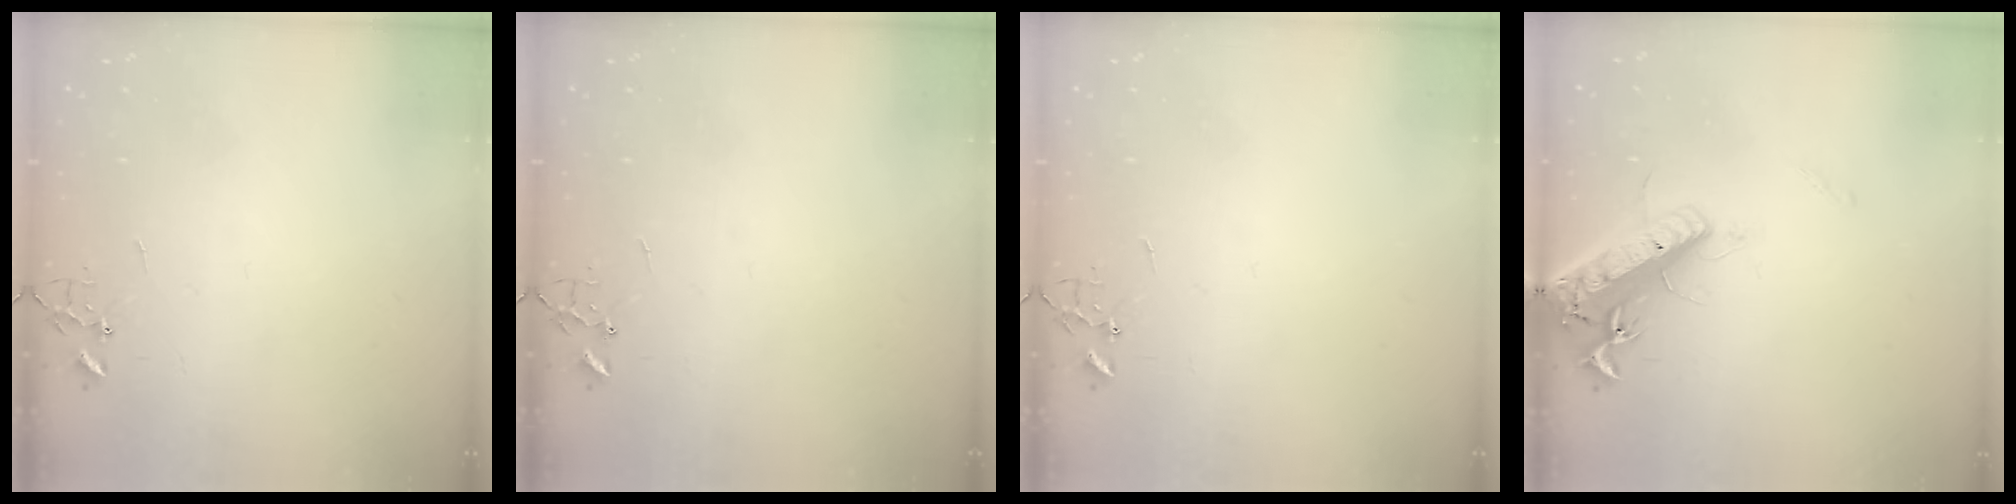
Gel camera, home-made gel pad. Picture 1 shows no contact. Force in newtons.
{"total": 0.0}
{"total": 0.0}
{"total": 18.1, "press": 17.7, "slide": 3.9}